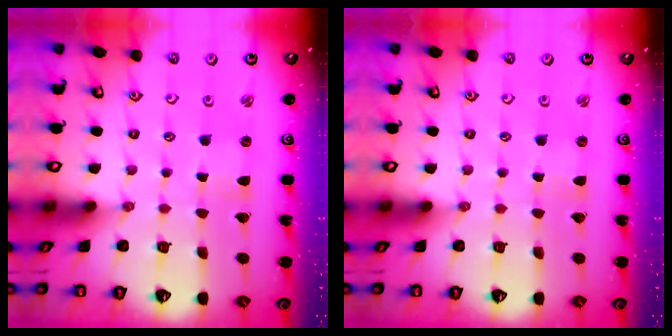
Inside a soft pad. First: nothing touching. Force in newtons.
{"total": 0.0}